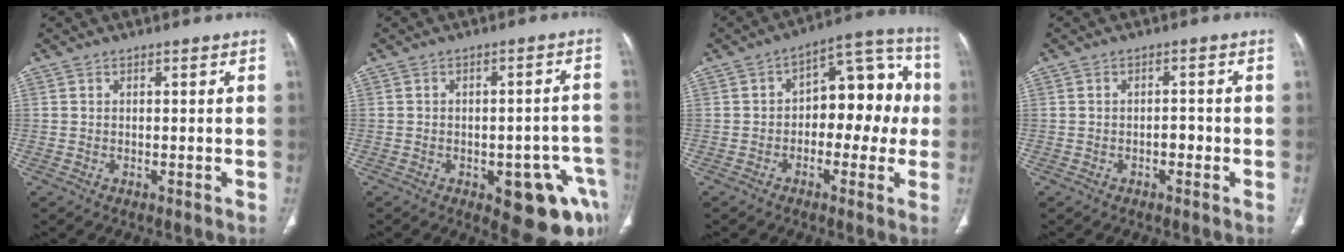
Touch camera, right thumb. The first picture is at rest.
{"total": 13.2, "force": [-6.0, 5.8, 10.2], "torque": [-0.074, 0.033, -0.062]}
{"total": 14.1, "force": [-0.3, 8.4, 11.3], "torque": [-0.096, 0.050, -0.016]}
{"total": 1.7, "force": [-0.7, 1.1, 1.2], "torque": [-0.010, 0.007, -0.014]}